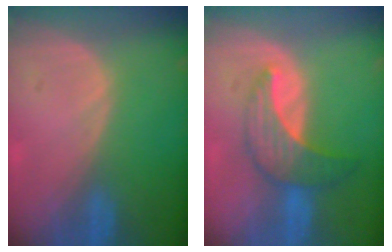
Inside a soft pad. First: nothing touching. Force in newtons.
{"total": 7.3, "press": 6.8, "slide": 2.7}